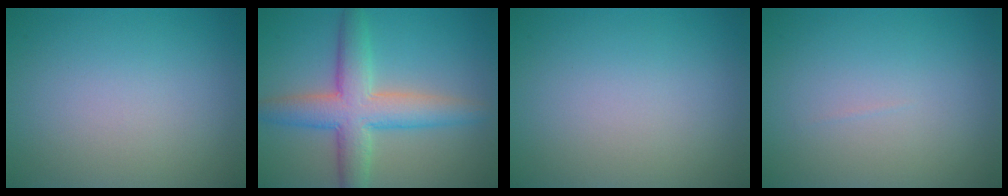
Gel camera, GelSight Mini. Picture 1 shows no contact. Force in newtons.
{"total": 6.7, "press": 6.6, "slide": 0.4}
{"total": 0.0}
{"total": 0.0}